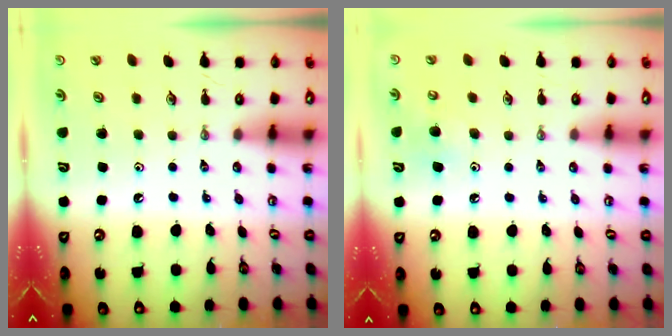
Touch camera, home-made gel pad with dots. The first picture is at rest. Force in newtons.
{"total": 7.0, "press": 6.9, "slide": 0.7}